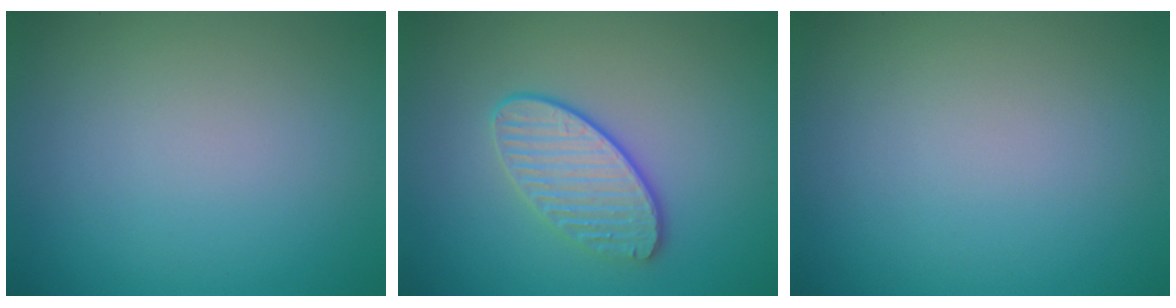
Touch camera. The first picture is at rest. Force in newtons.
{"total": 3.4, "press": 3.1, "slide": 1.4}
{"total": 0.0}